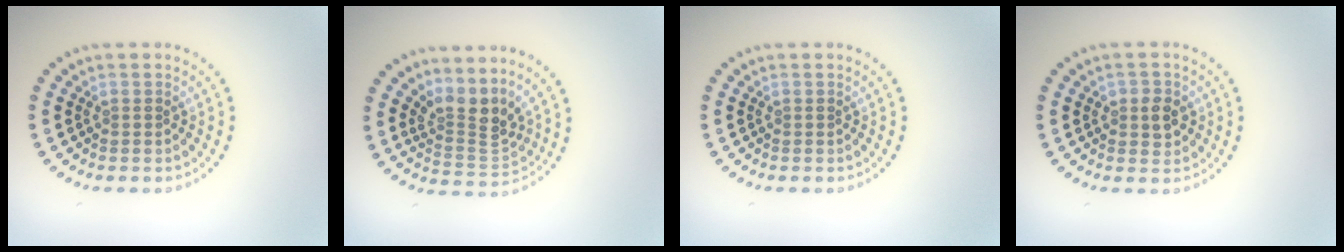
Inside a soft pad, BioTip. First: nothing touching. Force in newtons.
{"total": 3.3, "press": 2.3, "slide": 2.4}
{"total": 0.0}
{"total": 2.0, "press": 1.9, "slide": 0.4}